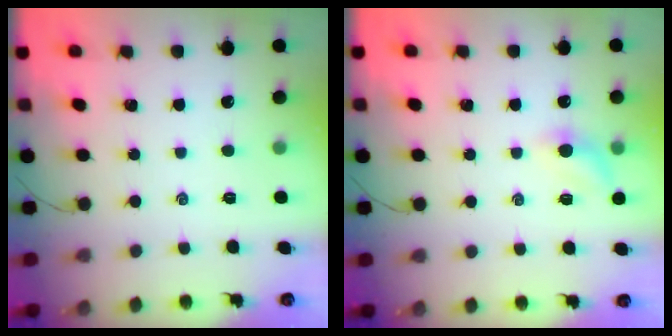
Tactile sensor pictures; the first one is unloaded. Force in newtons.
{"total": 5.0, "press": 4.8, "slide": 1.3}